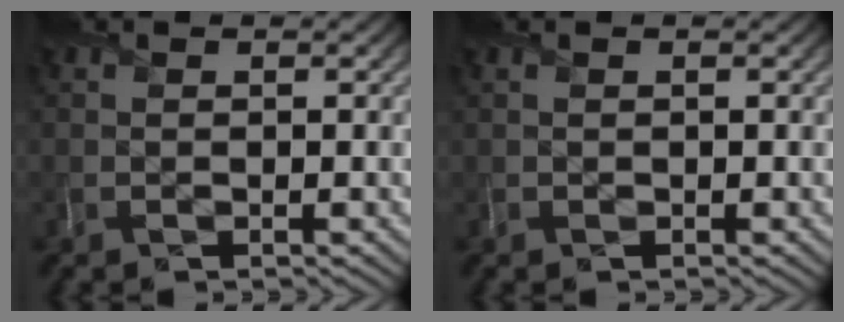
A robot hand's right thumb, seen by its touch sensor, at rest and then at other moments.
{"total": 0.0}